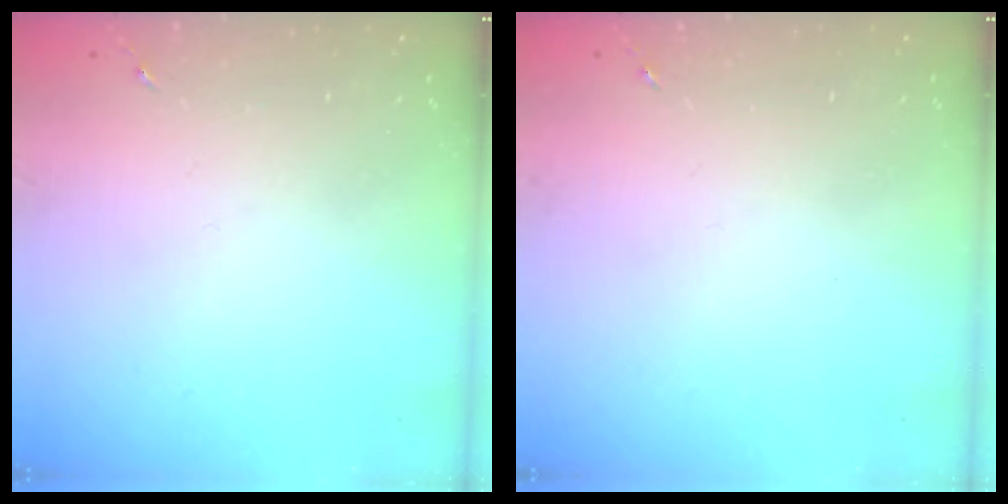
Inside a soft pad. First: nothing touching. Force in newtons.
{"total": 0.0}